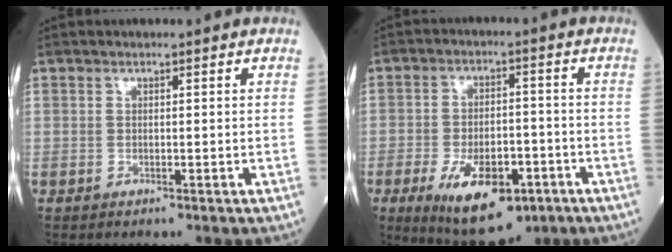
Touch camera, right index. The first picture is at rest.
{"total": 12.3, "force": [-5.9, 5.2, 9.4], "torque": [-0.162, -0.015, -0.084]}